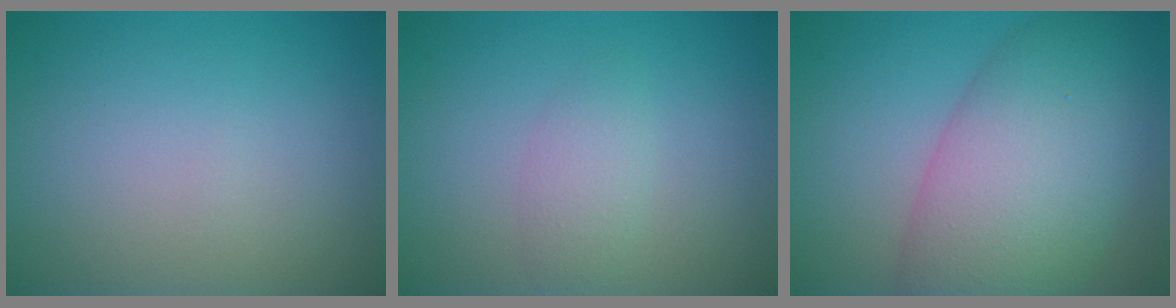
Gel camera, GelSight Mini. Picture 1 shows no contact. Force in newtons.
{"total": 1.8, "press": 1.8, "slide": 0.1}
{"total": 9.7, "press": 9.7, "slide": 0.4}